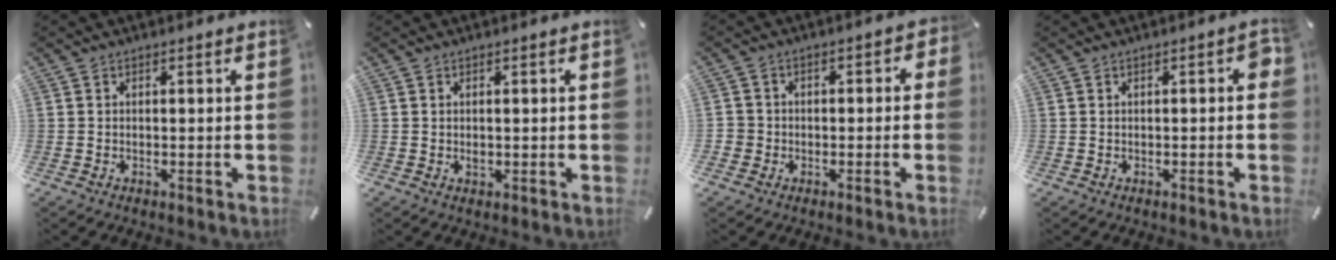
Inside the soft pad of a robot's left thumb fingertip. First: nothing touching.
{"total": 0.9, "force": [-0.1, 0.7, 0.6], "torque": [-0.013, 0.003, -0.002]}
{"total": 4.3, "force": [-1.8, 3.8, 0.9], "torque": [-0.009, 0.016, -0.036]}
{"total": 2.3, "force": [-0.5, 1.1, 2.0], "torque": [-0.033, 0.007, -0.009]}